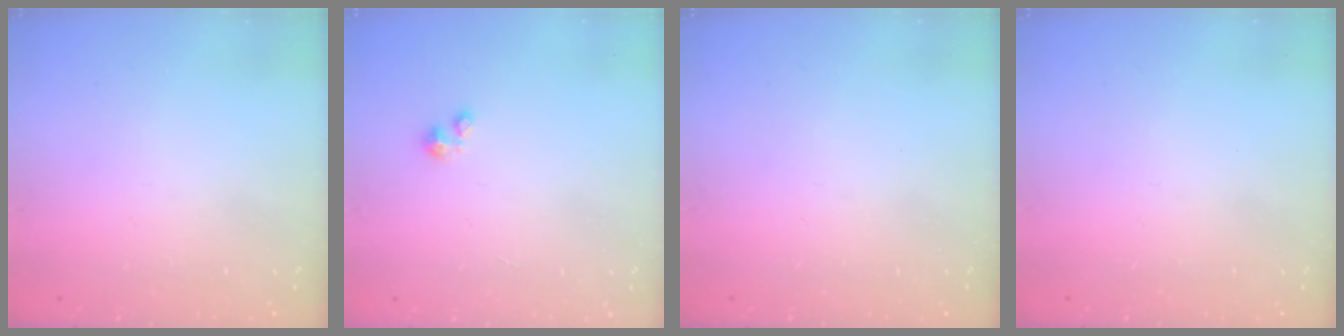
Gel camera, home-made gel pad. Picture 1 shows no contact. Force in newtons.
{"total": 1.4, "press": 1.4, "slide": 0.2}
{"total": 0.0}
{"total": 0.0}